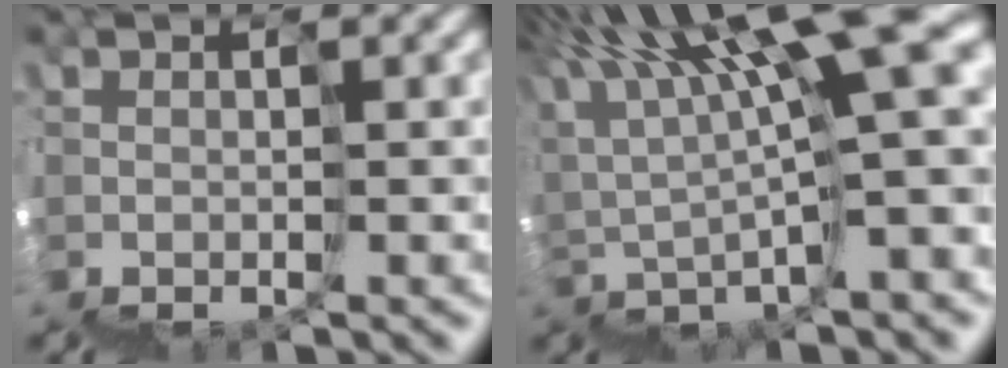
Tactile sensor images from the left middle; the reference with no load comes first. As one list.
[{"total": 11.6, "force": [6.9, 0.8, 9.3], "torque": [-0.172, 0.045, 0.124]}]